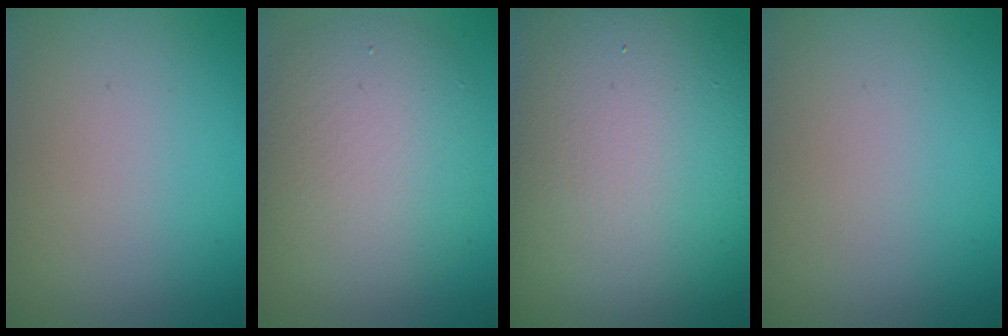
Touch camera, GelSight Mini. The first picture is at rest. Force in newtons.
{"total": 6.8, "press": 6.7, "slide": 0.6}
{"total": 20.6, "press": 20.5, "slide": 1.3}
{"total": 0.0}